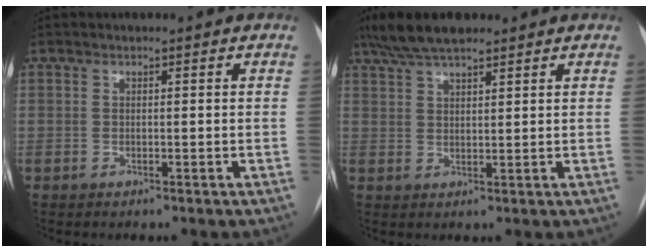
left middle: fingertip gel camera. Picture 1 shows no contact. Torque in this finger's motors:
{"motor_torque": [0.47, -0.45, 0.09, 0.02]}